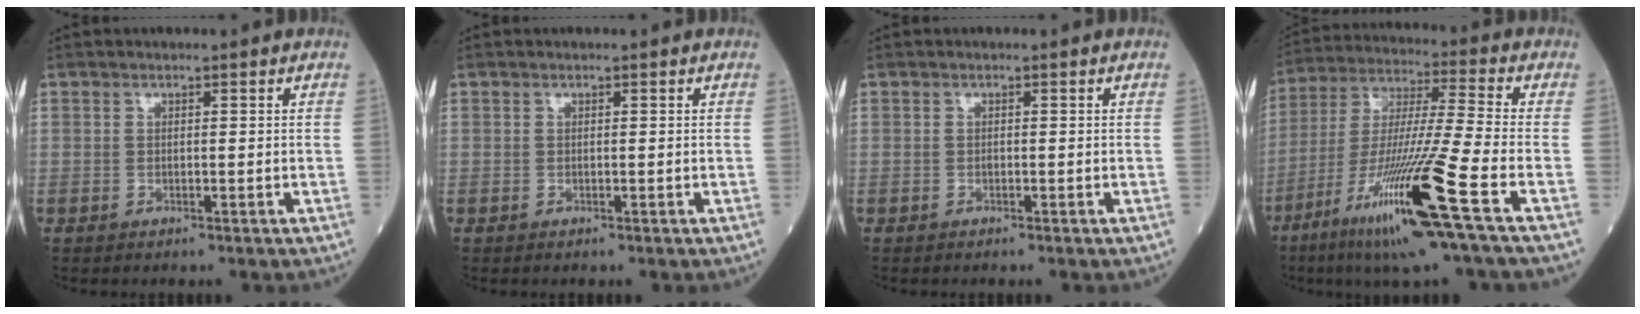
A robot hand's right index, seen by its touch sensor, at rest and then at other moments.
{"total": 0.0}
{"total": 0.0}
{"total": 18.5, "force": [-8.8, -1.2, 16.3], "torque": [-0.336, -0.042, -0.166]}